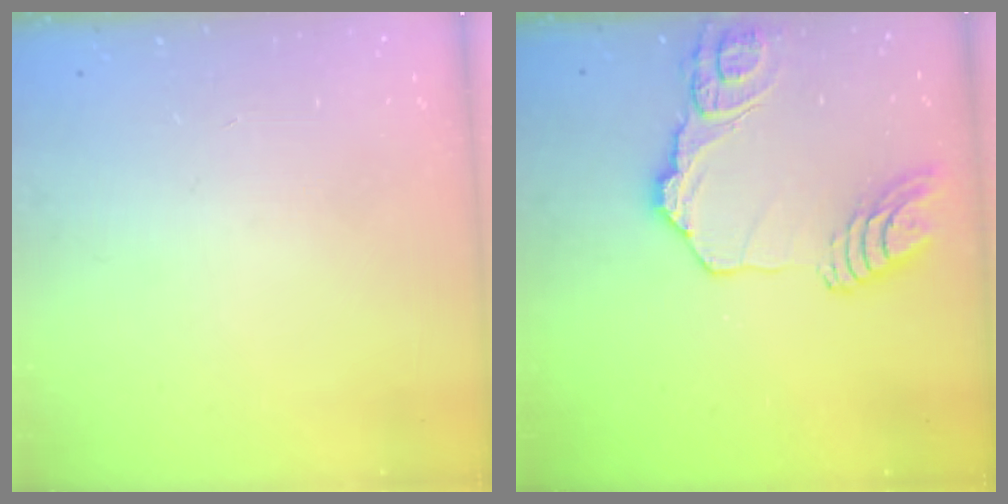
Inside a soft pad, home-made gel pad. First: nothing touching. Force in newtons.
{"total": 18.6, "press": 18.5, "slide": 2.1}